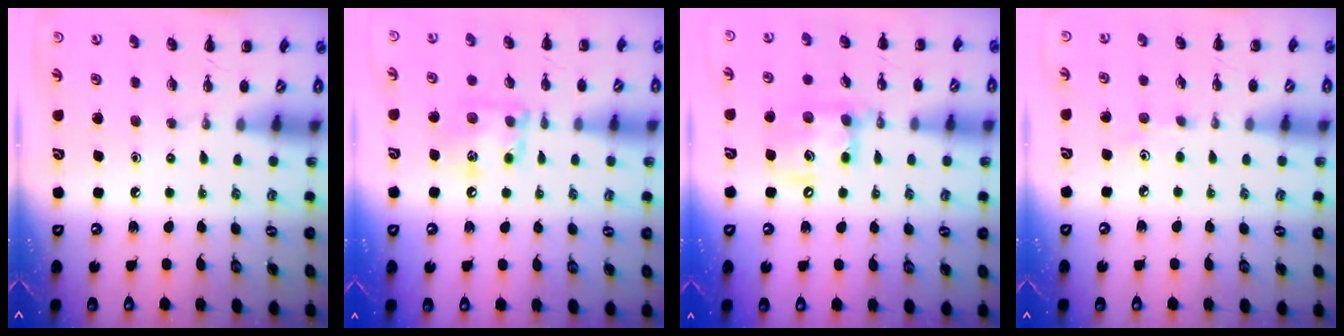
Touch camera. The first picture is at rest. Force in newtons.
{"total": 10.8, "press": 10.8, "slide": 0.6}
{"total": 13.4, "press": 13.2, "slide": 2.3}
{"total": 2.8, "press": 2.7, "slide": 0.8}